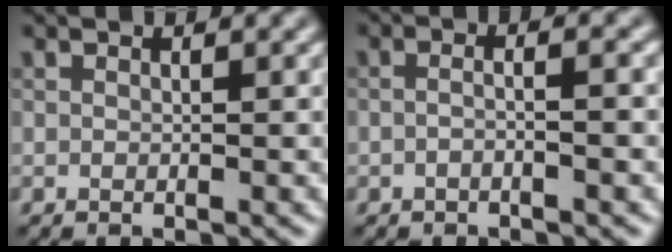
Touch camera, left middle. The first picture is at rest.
{"total": 2.3, "force": [-0.4, 0.9, 2.0], "torque": [-0.014, -0.002, -0.026]}